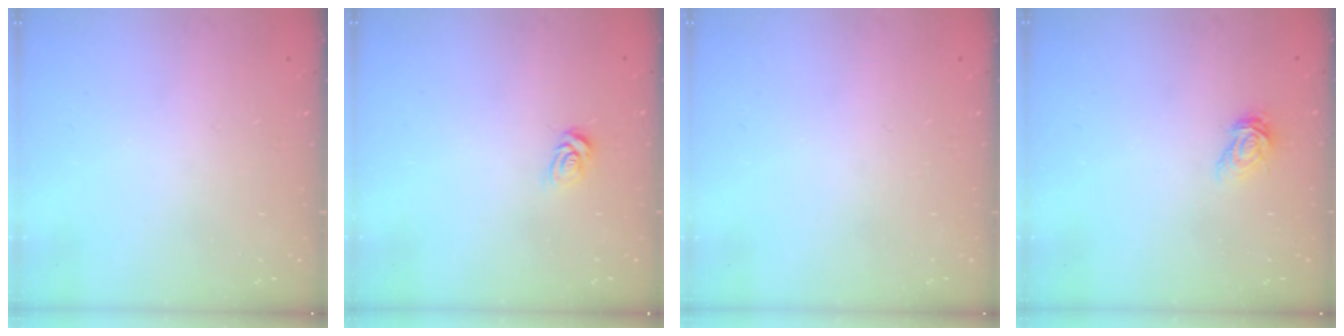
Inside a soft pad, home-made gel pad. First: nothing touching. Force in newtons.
{"total": 5.1, "press": 5.1, "slide": 0.4}
{"total": 0.0}
{"total": 6.8, "press": 6.8, "slide": 0.8}